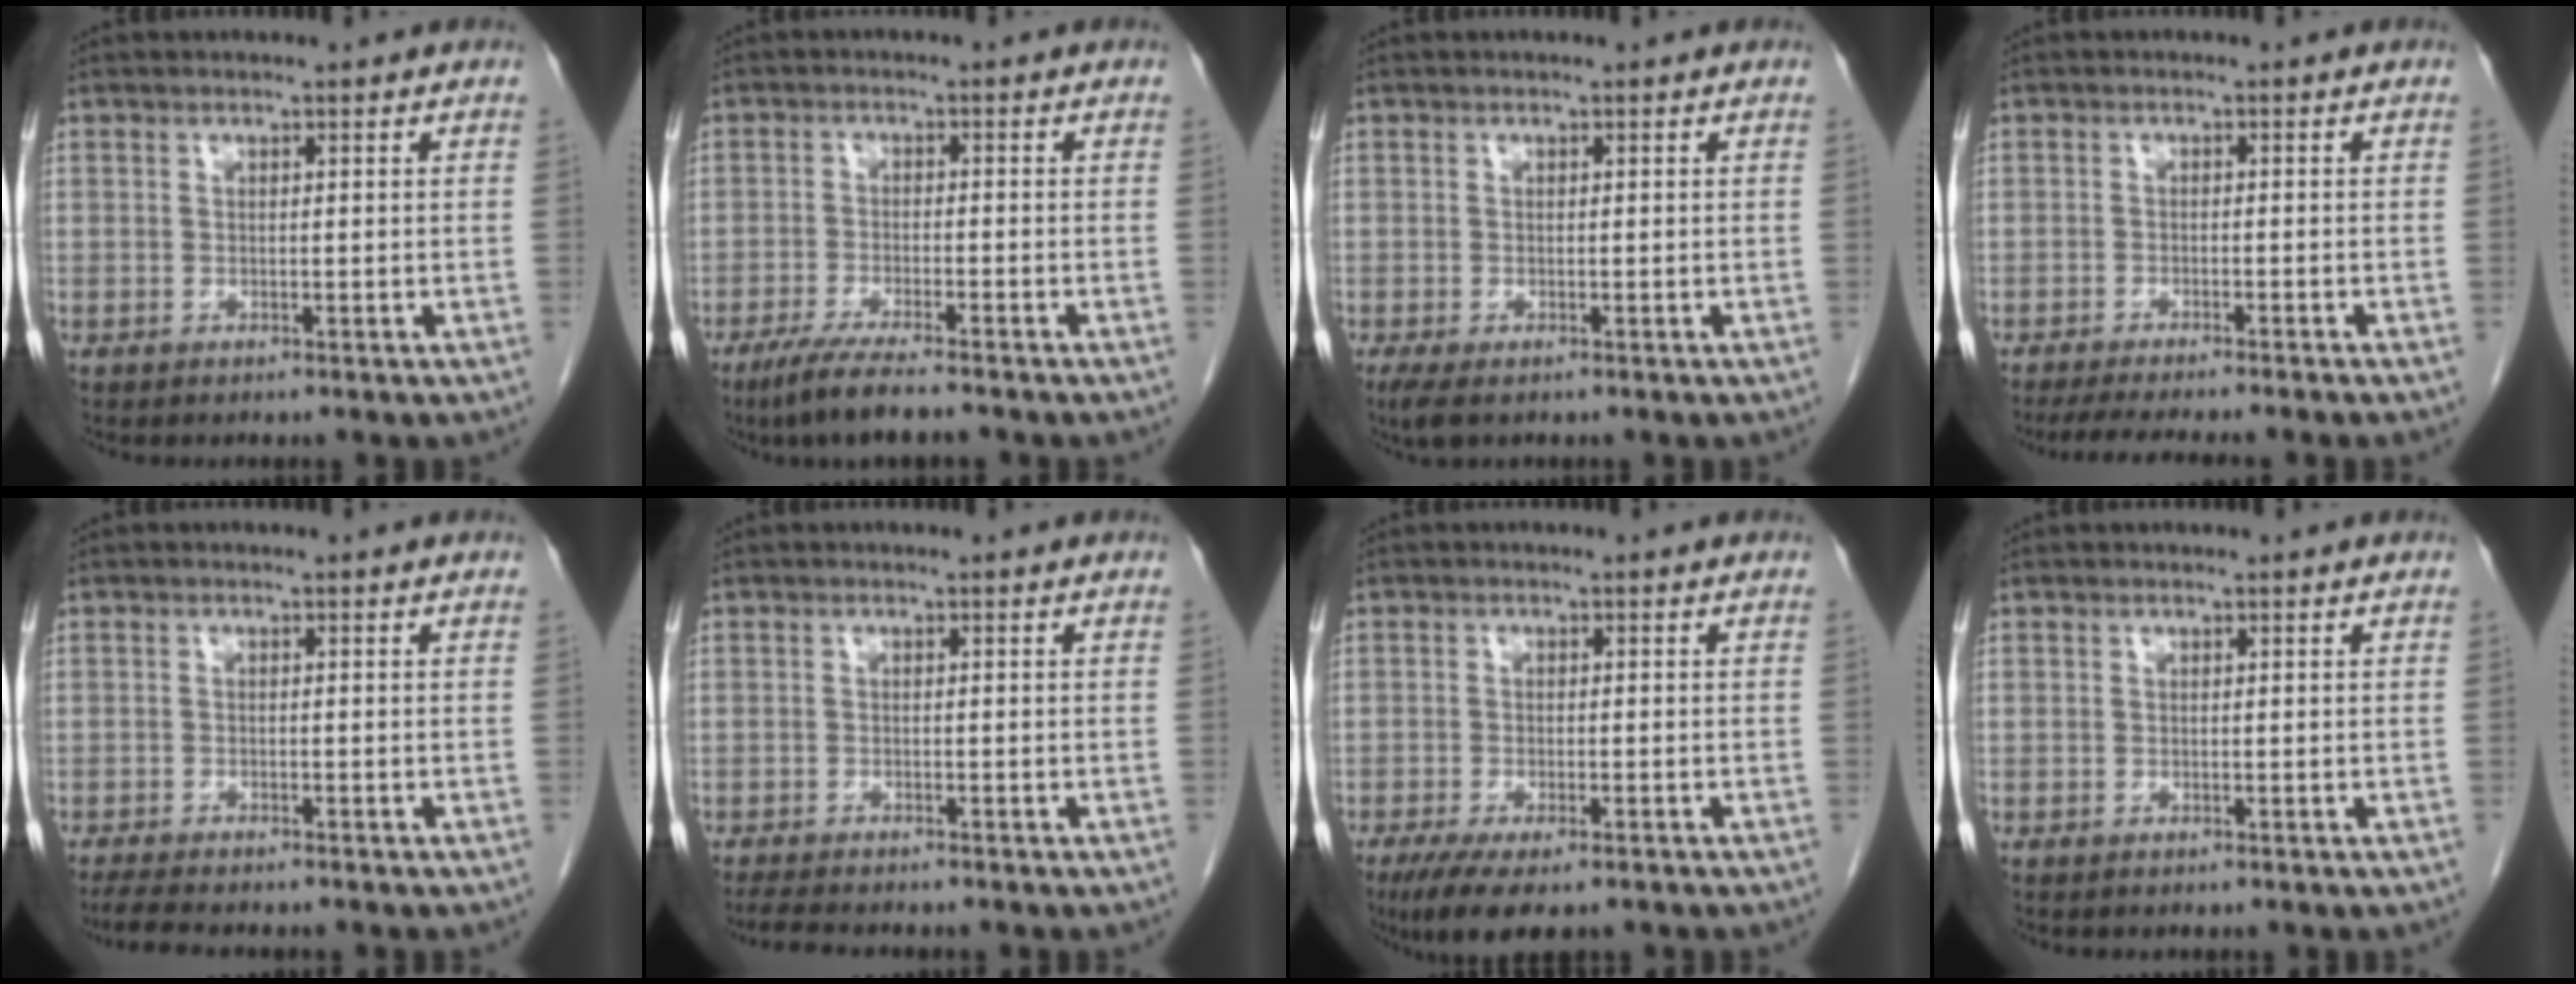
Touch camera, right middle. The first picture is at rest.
{"total": 8.6, "force": [-7.0, -0.3, 5.0], "torque": [-0.076, -0.024, -0.115]}
{"total": 2.6, "force": [-1.7, 0.9, 1.8], "torque": [-0.036, -0.010, -0.026]}
{"total": 8.4, "force": [-7.2, -0.1, 4.3], "torque": [-0.045, -0.015, -0.107]}
{"total": 5.5, "force": [-4.8, 0.7, 2.7], "torque": [-0.047, -0.017, -0.073]}
{"total": 4.7, "force": [-4.2, 0.5, 2.1], "torque": [-0.038, -0.016, -0.066]}
{"total": 7.9, "force": [-5.7, 2.2, 5.1], "torque": [-0.080, -0.019, -0.089]}
{"total": 0.0}